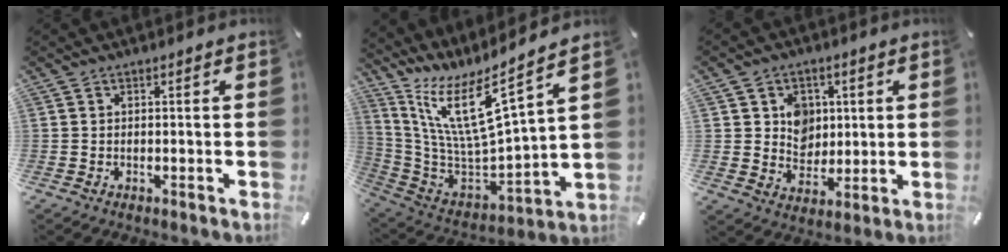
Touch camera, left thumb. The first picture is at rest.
{"total": 16.3, "force": [9.4, 4.7, 12.5], "torque": [-0.260, -0.074, 0.149]}
{"total": 7.2, "force": [2.1, 6.7, 1.5], "torque": [-0.016, -0.012, 0.036]}